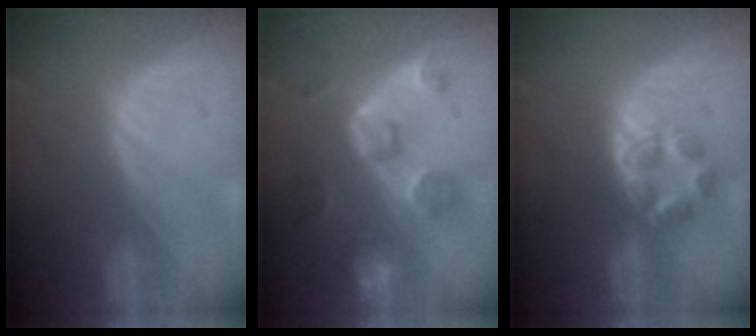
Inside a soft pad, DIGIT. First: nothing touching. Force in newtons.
{"total": 8.6, "press": 7.7, "slide": 3.8}
{"total": 5.3, "press": 5.1, "slide": 1.5}